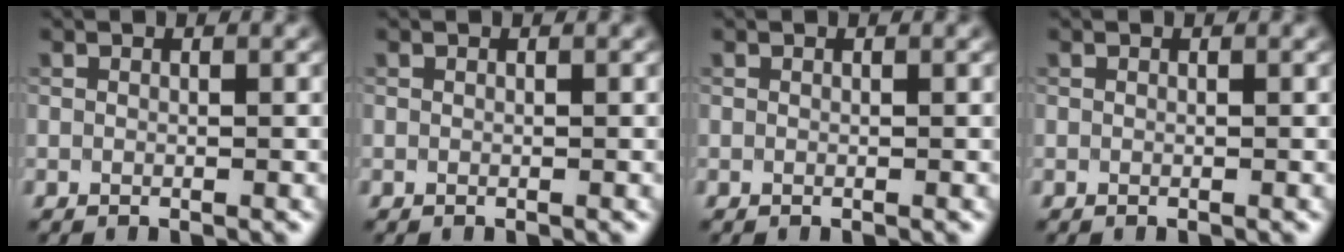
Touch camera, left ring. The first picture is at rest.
{"total": 0.0}
{"total": 0.0}
{"total": 0.0}